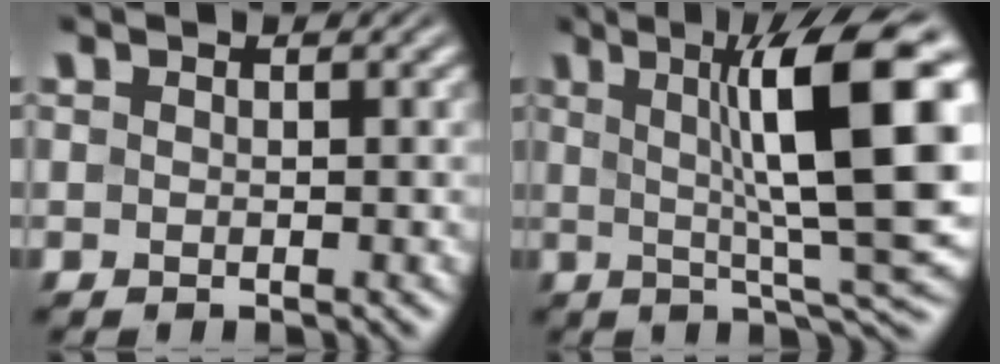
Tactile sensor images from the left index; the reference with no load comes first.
{"total": 12.5, "force": [2.4, 2.3, 12.1], "torque": [-0.159, 0.010, 0.036]}